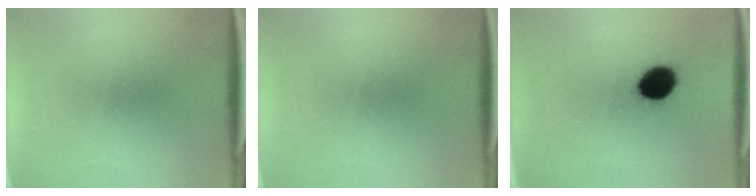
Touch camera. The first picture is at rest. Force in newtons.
{"total": 0.0}
{"total": 9.2}